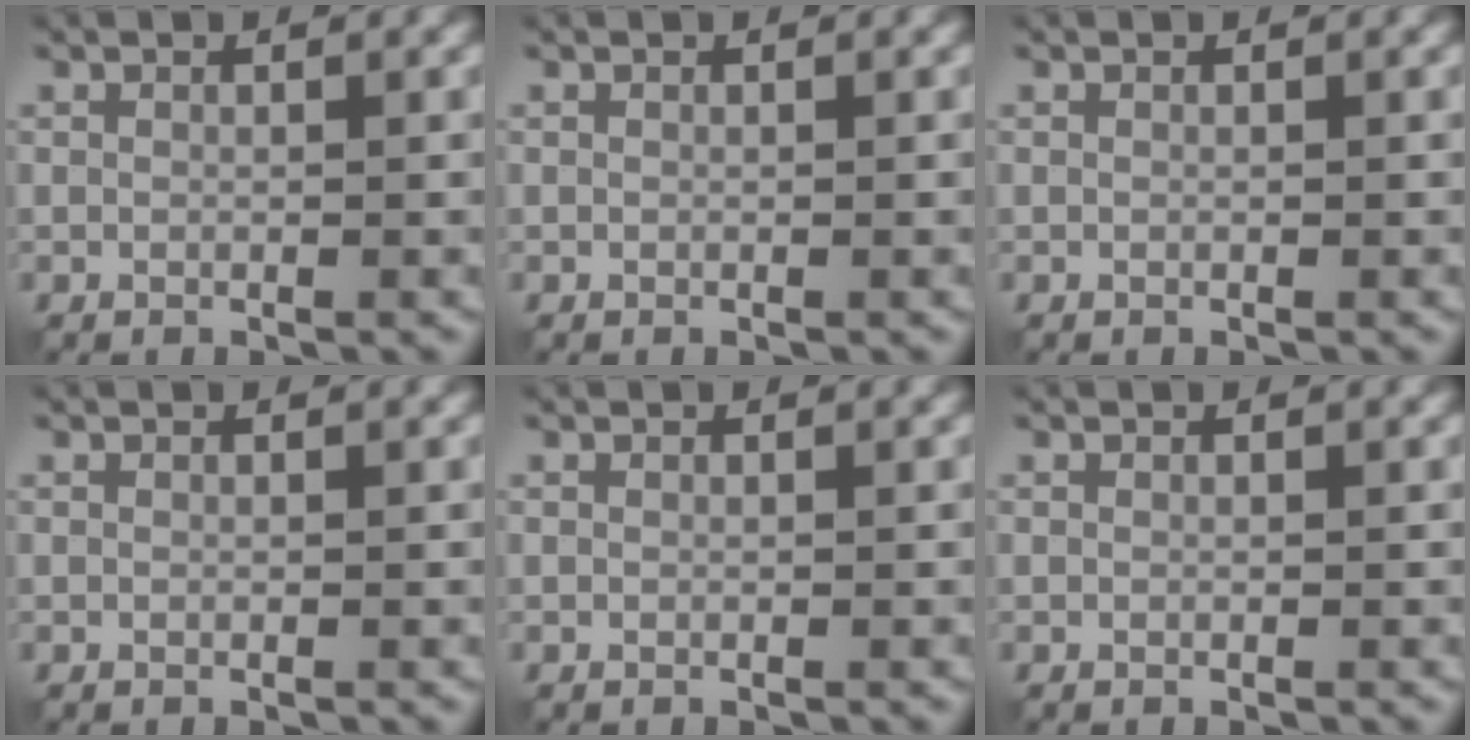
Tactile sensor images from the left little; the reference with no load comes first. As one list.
[{"total": 0.0}, {"total": 0.0}, {"total": 0.0}, {"total": 0.0}, {"total": 0.0}]